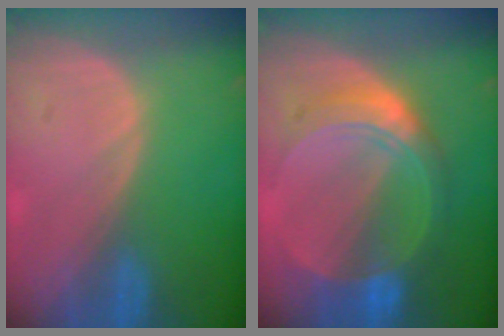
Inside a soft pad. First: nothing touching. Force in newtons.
{"total": 8.4, "press": 8.3, "slide": 0.7}